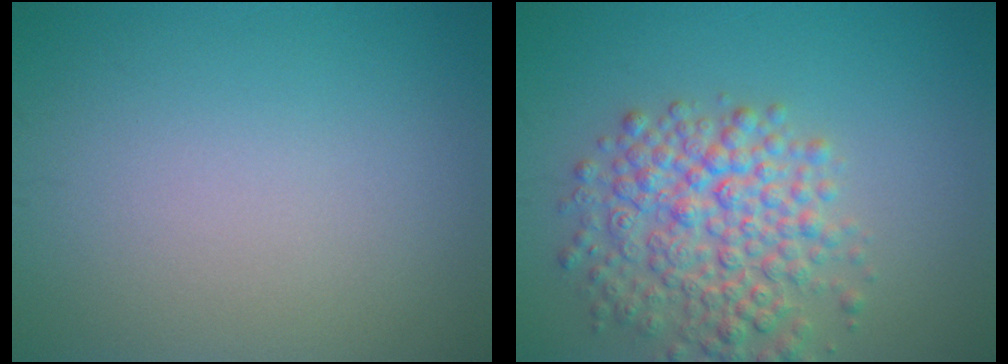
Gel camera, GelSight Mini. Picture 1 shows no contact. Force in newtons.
{"total": 6.1, "press": 6.1, "slide": 0.2}